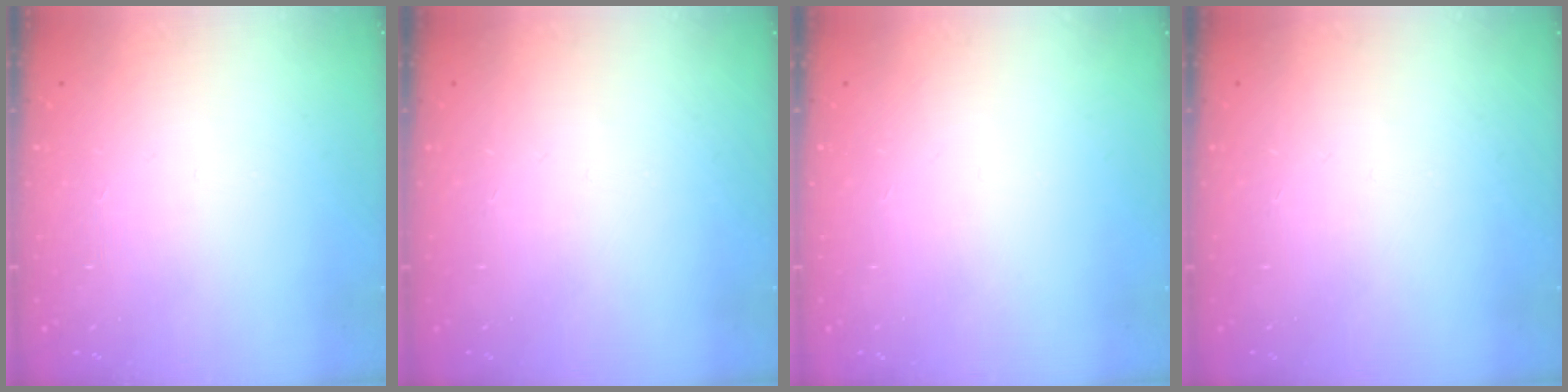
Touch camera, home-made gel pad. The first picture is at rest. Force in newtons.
{"total": 0.0}
{"total": 0.0}
{"total": 0.0}